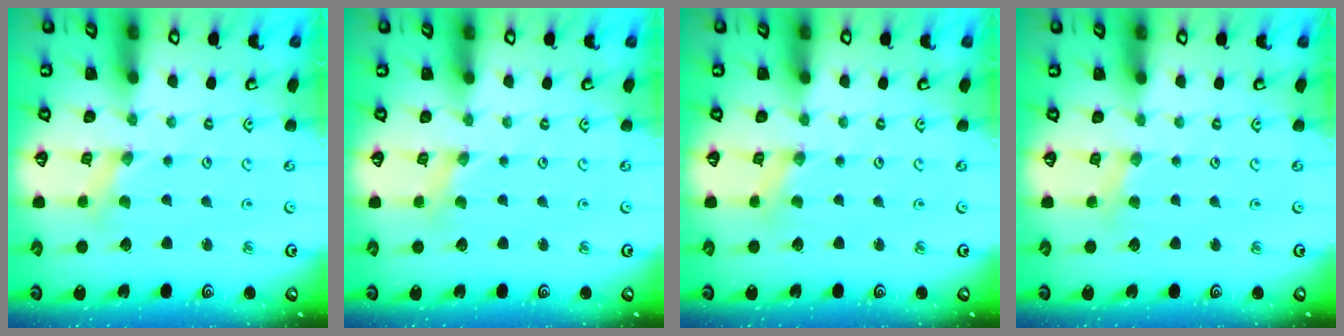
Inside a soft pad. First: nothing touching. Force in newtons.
{"total": 0.6, "press": 0.6, "slide": 0.2}
{"total": 0.0}
{"total": 2.2, "press": 2.2, "slide": 0.4}